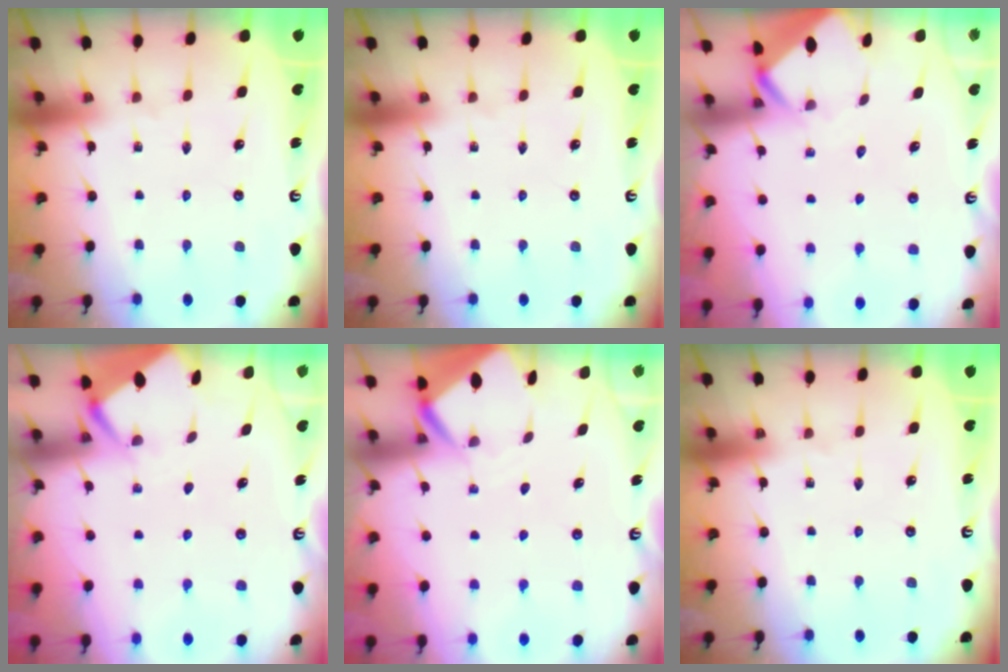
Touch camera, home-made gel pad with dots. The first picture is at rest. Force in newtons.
{"total": 0.0}
{"total": 3.0, "press": 3.0, "slide": 0.3}
{"total": 2.7, "press": 2.7, "slide": 0.4}
{"total": 3.5, "press": 3.5, "slide": 0.3}
{"total": 0.0}